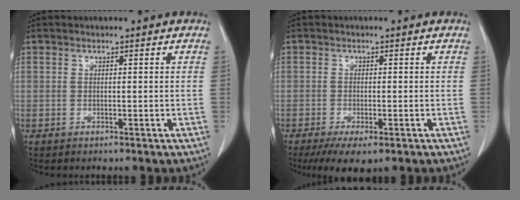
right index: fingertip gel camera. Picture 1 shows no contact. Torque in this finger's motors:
{"motor_torque": [-0.14, -0.39, -0.08, -0.10]}